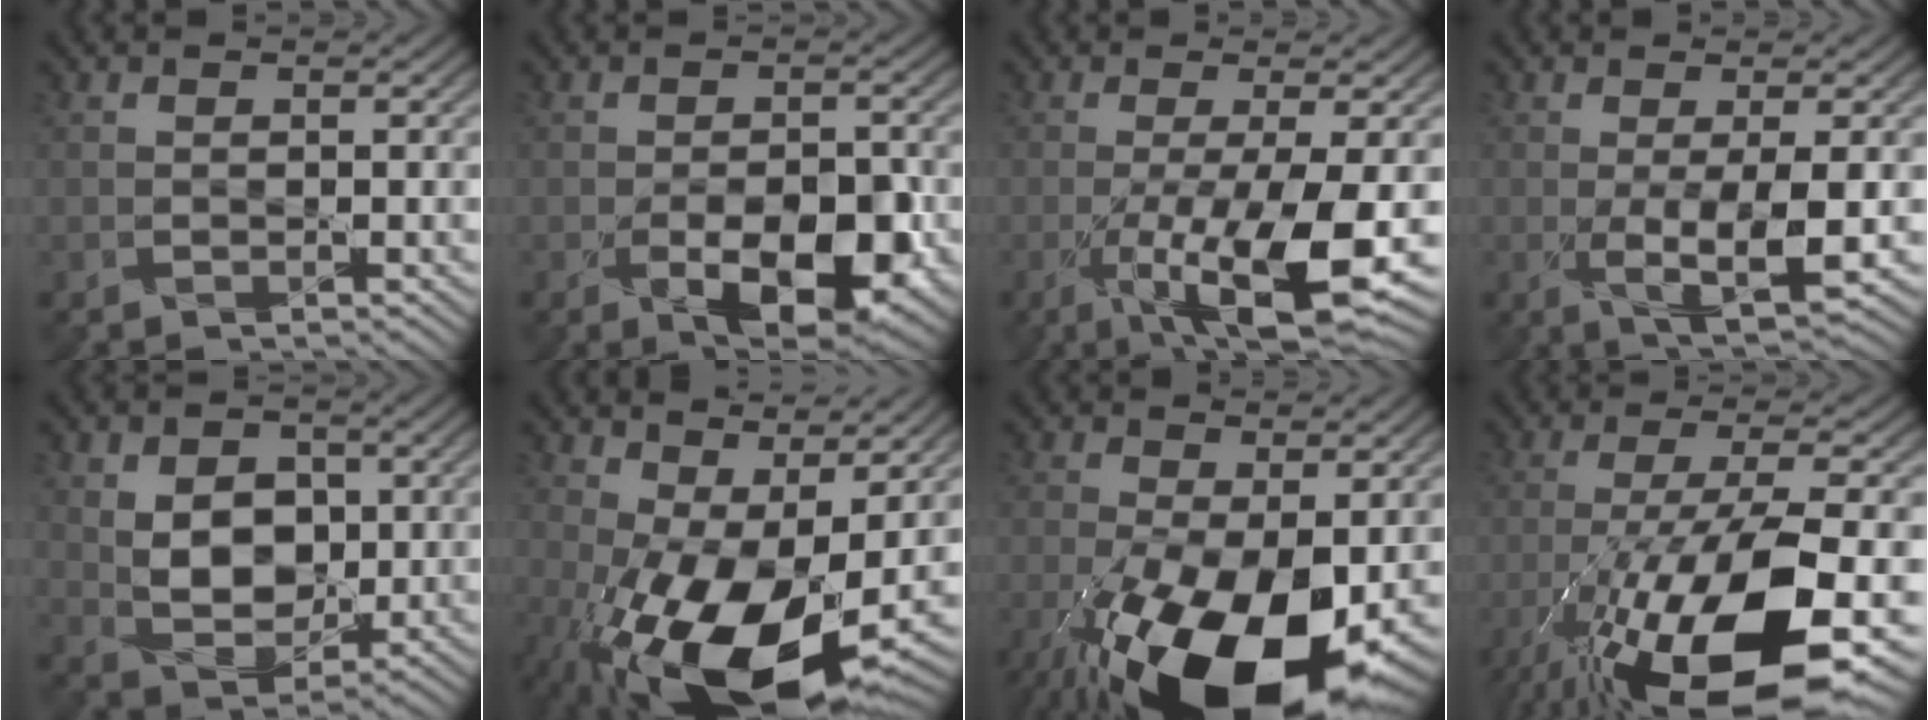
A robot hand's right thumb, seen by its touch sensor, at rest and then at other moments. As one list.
[{"total": 8.5, "force": [-3.1, 4.0, 6.9], "torque": [-0.114, -0.013, -0.044]}, {"total": 11.1, "force": [-3.5, 2.6, 10.2], "torque": [-0.177, -0.013, -0.051]}, {"total": 5.4, "force": [-0.5, 1.2, 5.2], "torque": [-0.101, -0.006, -0.006]}, {"total": 6.9, "force": [0.9, 5.0, 4.6], "torque": [-0.096, -0.004, 0.015]}, {"total": 16.8, "force": [-3.3, 7.5, 14.6], "torque": [-0.277, -0.023, -0.042]}, {"total": 18.2, "force": [-7.3, 8.6, 14.3], "torque": [-0.288, -0.052, -0.106]}, {"total": 19.3, "force": [-10.1, 5.3, 15.5], "torque": [-0.291, -0.027, -0.167]}]